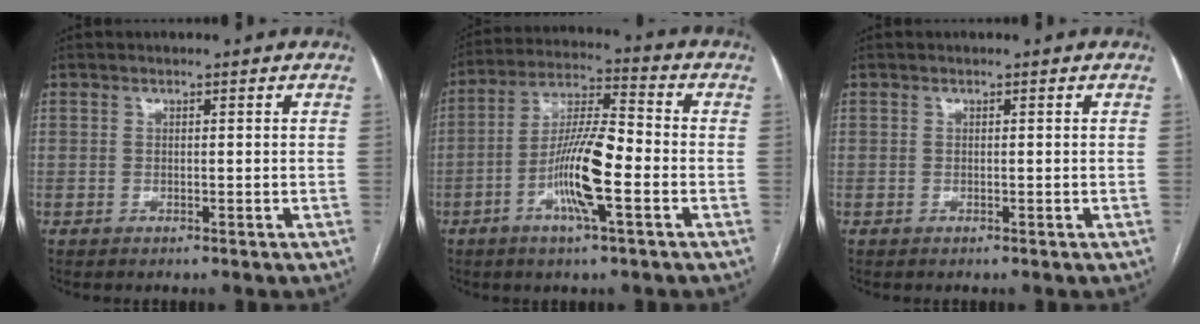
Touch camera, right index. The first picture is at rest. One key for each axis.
{"total": 11.9, "fx": -3.7, "fy": 1.5, "fz": 11.2, "tx": -0.212, "ty": 0.004, "tz": -0.071}
{"total": 0.0}